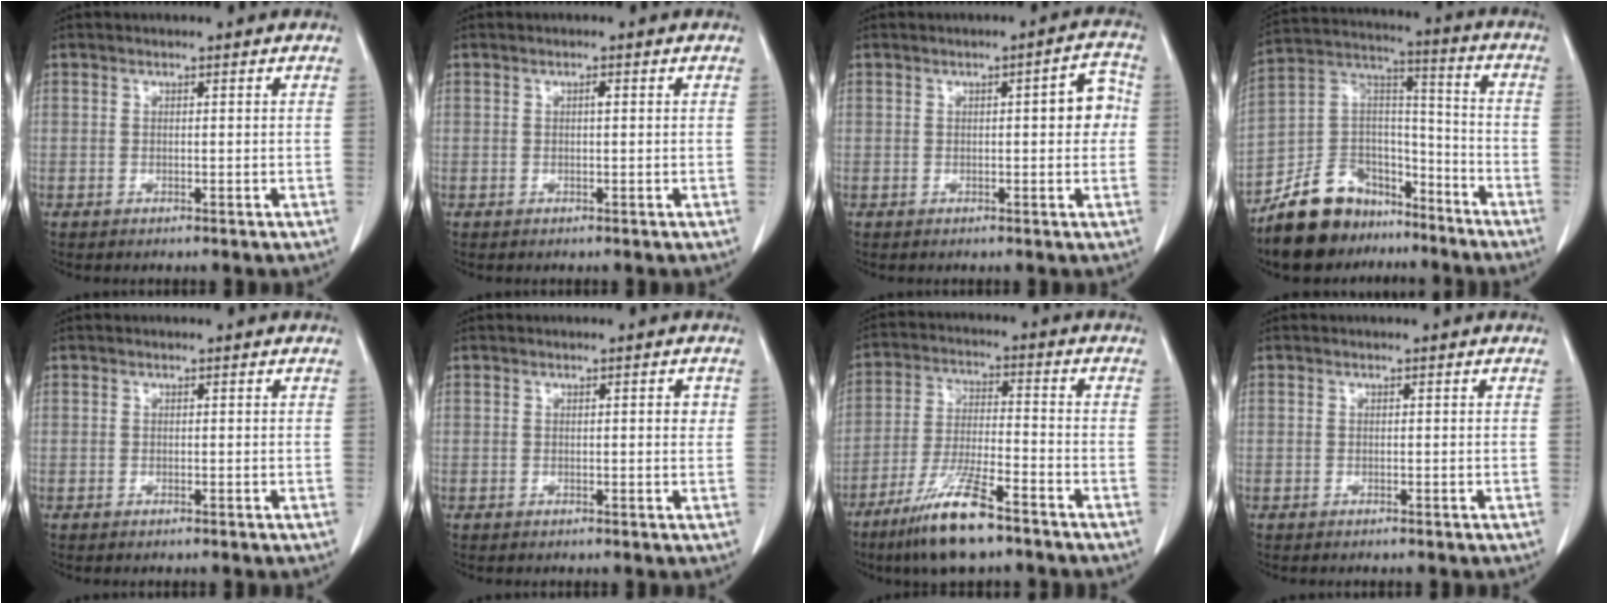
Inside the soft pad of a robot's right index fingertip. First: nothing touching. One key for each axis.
{"total": 0.6, "fx": 0.1, "fy": 0.1, "fz": 0.6, "tx": -0.012, "ty": 0.001, "tz": 0.002}
{"total": 4.7, "fx": 0.3, "fy": 1.4, "fz": 4.5, "tx": -0.049, "ty": 0.014, "tz": -0.002}
{"total": 14.3, "fx": -11.1, "fy": 8.0, "fz": 4.3, "tx": -0.082, "ty": 0.063, "tz": -0.191}
{"total": 0.0}
{"total": 1.2, "fx": 0.3, "fy": 0.3, "fz": 1.1, "tx": -0.014, "ty": 0.002, "tz": 0.003}
{"total": 11.4, "fx": -8.0, "fy": 1.4, "fz": 8.0, "tx": -0.161, "ty": -0.027, "tz": -0.147}
{"total": 0.0}